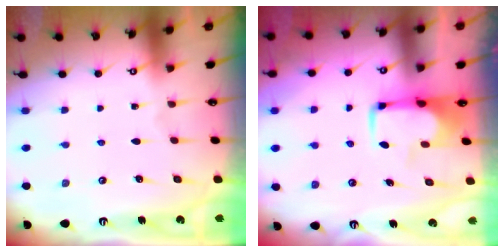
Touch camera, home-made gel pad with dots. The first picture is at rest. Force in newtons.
{"total": 1.5, "press": 1.5, "slide": 0.5}